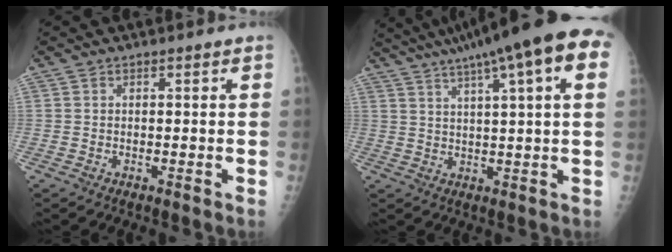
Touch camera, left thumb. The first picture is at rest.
{"total": 20.4, "force": [10.9, 3.2, 16.9], "torque": [-0.264, 0.025, 0.146]}